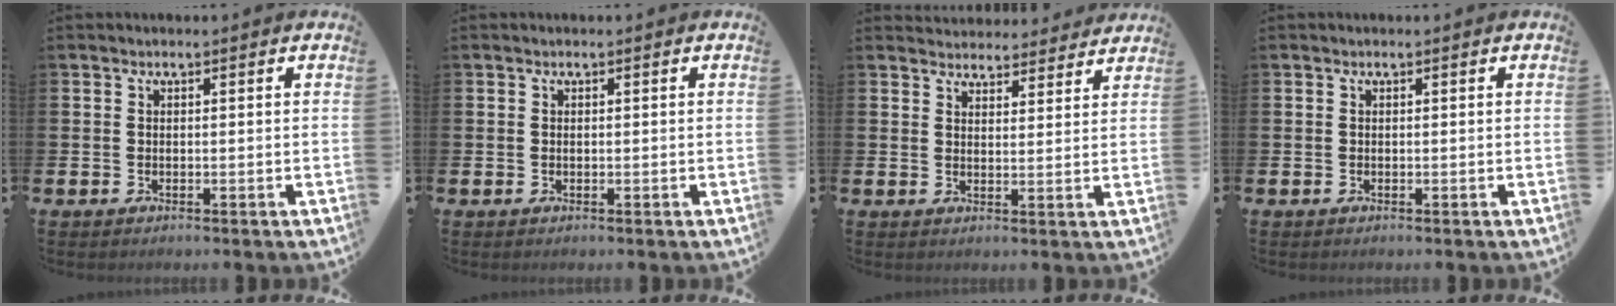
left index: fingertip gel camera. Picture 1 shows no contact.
{"total": 0.0}
{"total": 3.8, "force": [3.7, 0.9, -0.3], "torque": [0.004, -0.025, 0.064]}
{"total": 0.0}